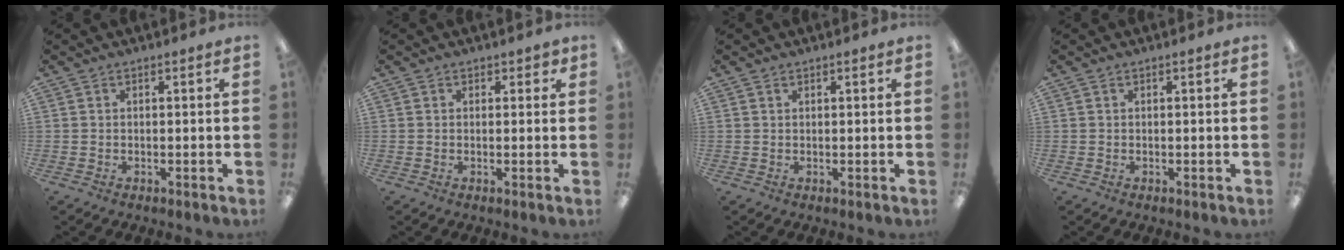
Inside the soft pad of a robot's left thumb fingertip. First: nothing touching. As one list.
[{"total": 1.4, "force": [0.9, 1.0, 0.4], "torque": [-0.001, 0.000, 0.014]}, {"total": 0.7, "force": [0.5, 0.4, 0.3], "torque": [-0.007, 0.003, 0.008]}, {"total": 0.0}]